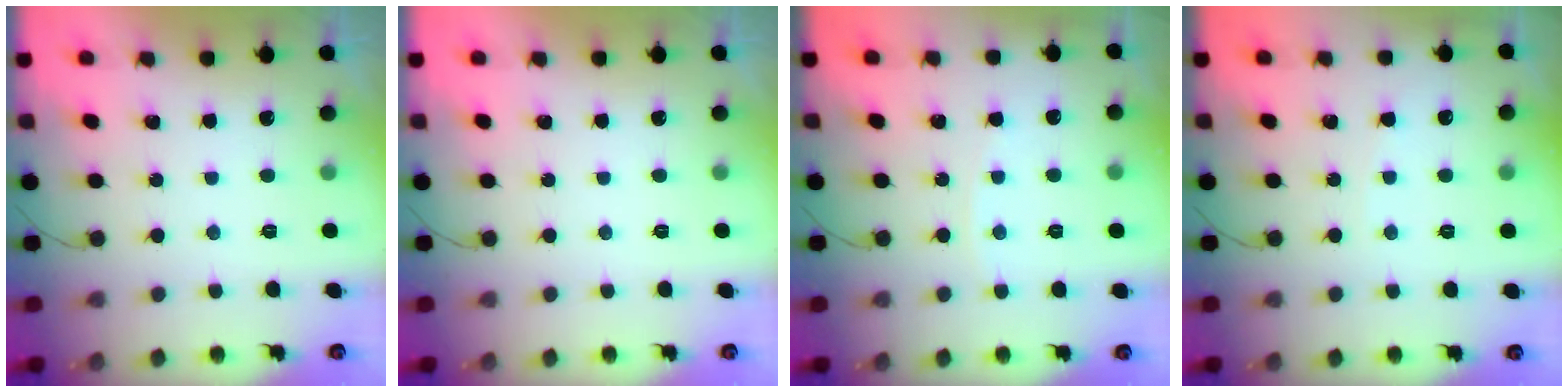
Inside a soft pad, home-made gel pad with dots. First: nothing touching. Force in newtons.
{"total": 0.0}
{"total": 2.6, "press": 2.6, "slide": 0.2}
{"total": 2.5, "press": 2.5, "slide": 0.3}